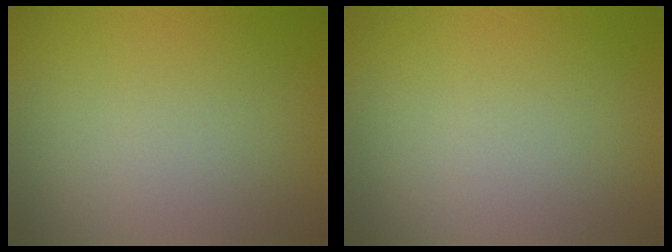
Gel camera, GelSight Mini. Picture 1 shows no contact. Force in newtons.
{"total": 0.0}